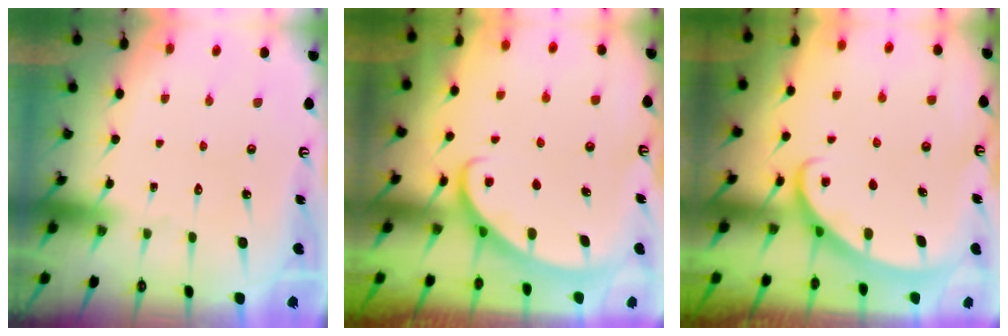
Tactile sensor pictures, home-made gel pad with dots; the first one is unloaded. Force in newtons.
{"total": 3.0, "press": 3.0, "slide": 0.1}
{"total": 2.5, "press": 2.5, "slide": 0.2}